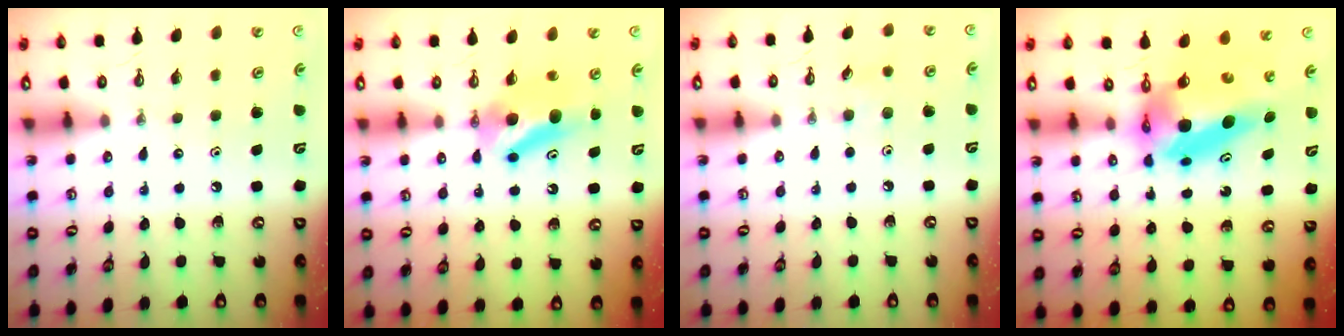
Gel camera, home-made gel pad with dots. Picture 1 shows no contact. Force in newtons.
{"total": 7.9, "press": 5.4, "slide": 5.7}
{"total": 5.9, "press": 5.7, "slide": 1.4}
{"total": 9.2, "press": 9.2, "slide": 0.9}